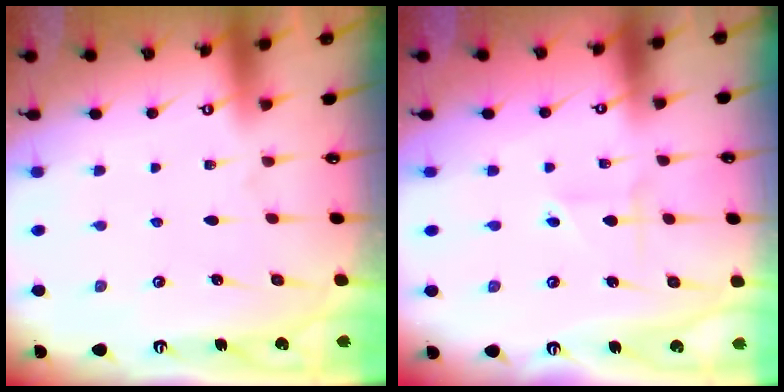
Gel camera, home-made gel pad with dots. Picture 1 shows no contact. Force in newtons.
{"total": 1.9, "press": 1.8, "slide": 0.5}